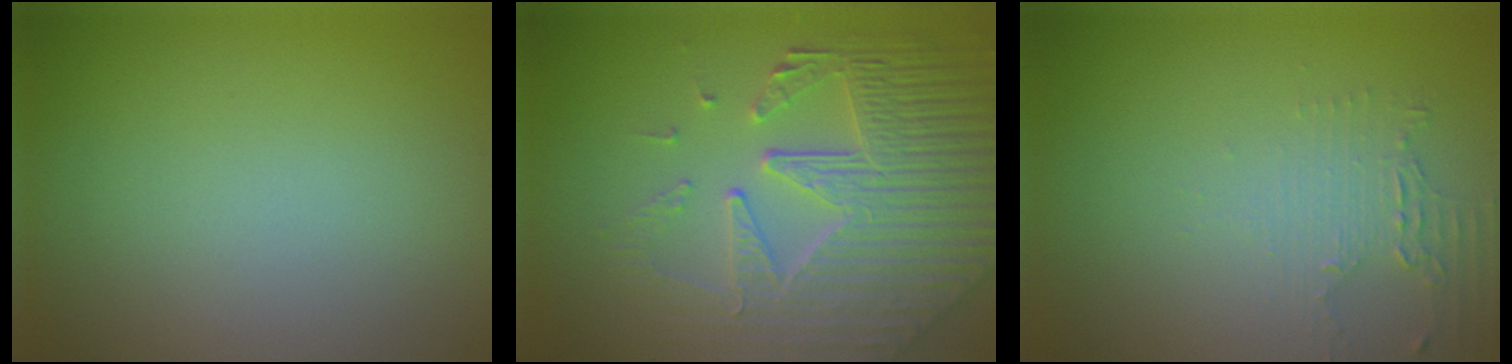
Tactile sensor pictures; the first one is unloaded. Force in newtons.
{"total": 7.8, "press": 5.9, "slide": 5.0}
{"total": 2.3, "press": 1.7, "slide": 1.5}